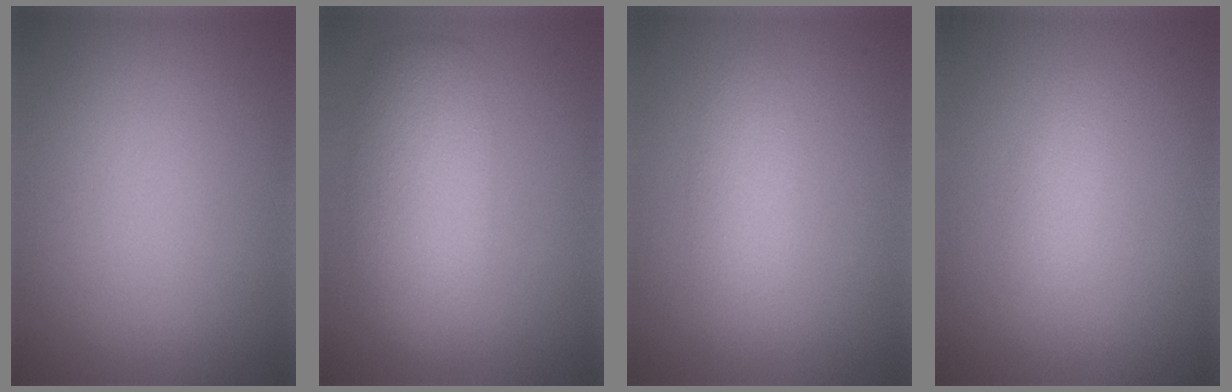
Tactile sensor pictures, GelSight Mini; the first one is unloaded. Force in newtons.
{"total": 5.5, "press": 5.5, "slide": 0.2}
{"total": 2.3, "press": 2.3, "slide": 0.1}
{"total": 1.4, "press": 1.4, "slide": 0.1}